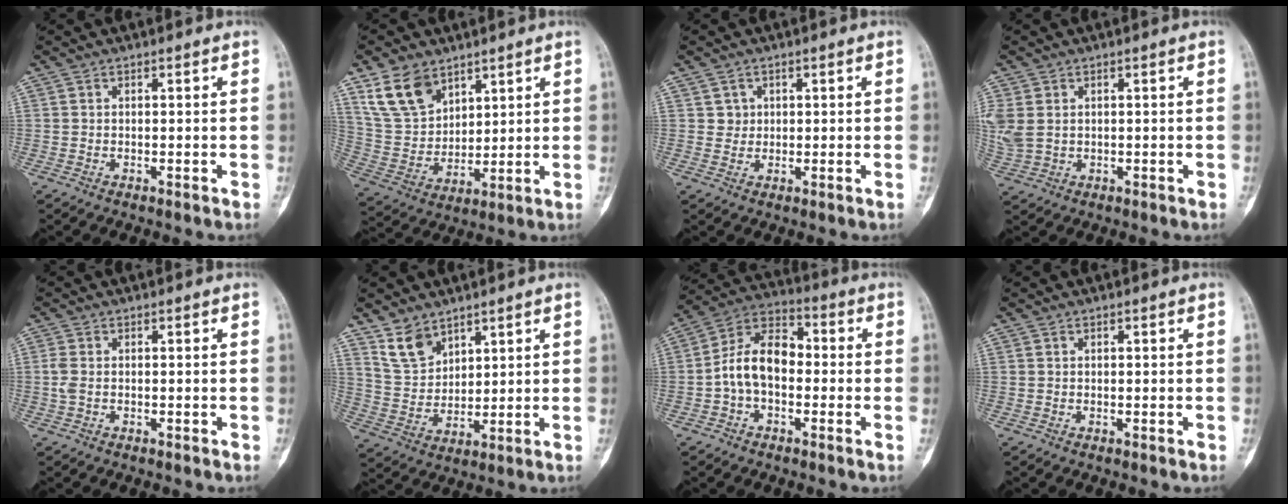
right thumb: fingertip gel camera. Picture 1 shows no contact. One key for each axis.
{"total": 11.8, "fx": 7.6, "fy": 7.4, "fz": 5.3, "tx": -0.088, "ty": -0.029, "tz": 0.161}
{"total": 1.8, "fx": 0.7, "fy": 1.7, "fz": 0.2, "tx": 0.008, "ty": -0.001, "tz": 0.007}
{"total": 6.1, "fx": 1.2, "fy": 4.4, "fz": 4.1, "tx": -0.110, "ty": 0.003, "tz": 0.033}
{"total": 2.0, "fx": -0.1, "fy": 1.2, "fz": 1.6, "tx": -0.052, "ty": 0.001, "tz": -0.003}
{"total": 7.6, "fx": 5.6, "fy": 4.4, "fz": 2.8, "tx": -0.040, "ty": -0.030, "tz": 0.122}
{"total": 11.0, "fx": -1.3, "fy": 6.8, "fz": 8.6, "tx": -0.142, "ty": 0.037, "tz": -0.038}
{"total": 0.0}